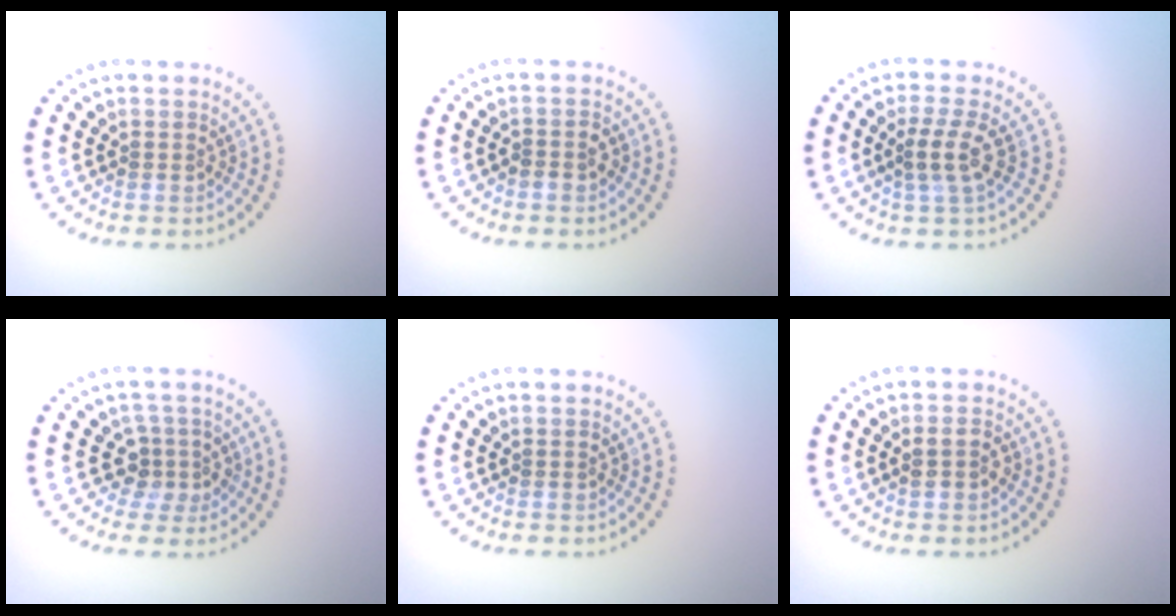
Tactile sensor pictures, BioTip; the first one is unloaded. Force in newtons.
{"total": 1.3, "press": 1.1, "slide": 0.7}
{"total": 2.5, "press": 2.0, "slide": 1.5}
{"total": 2.6, "press": 2.0, "slide": 1.8}
{"total": 0.0}
{"total": 1.5, "press": 1.4, "slide": 0.4}